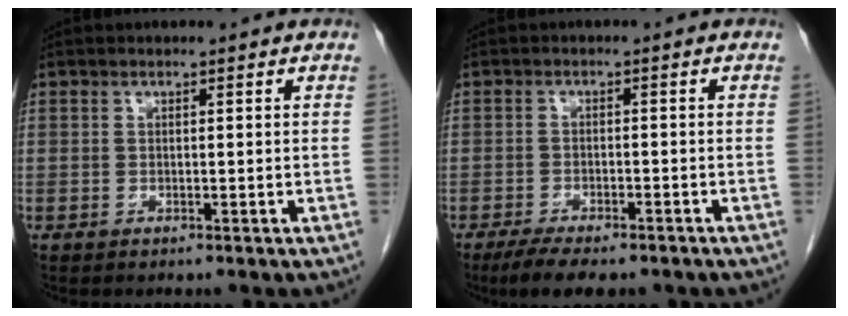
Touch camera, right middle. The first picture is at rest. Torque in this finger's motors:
{"motor_torque": [1.14, -0.85, 0.09, 0.08]}